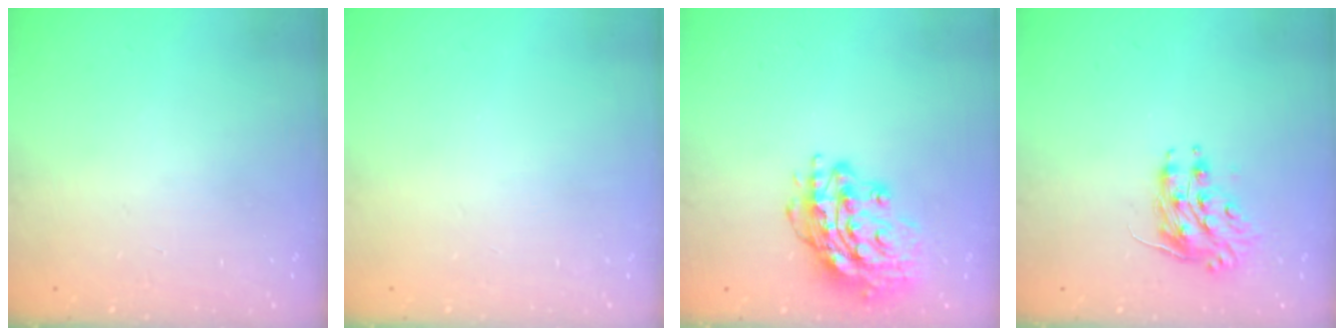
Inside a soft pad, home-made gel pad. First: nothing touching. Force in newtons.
{"total": 0.0}
{"total": 15.5, "press": 15.5, "slide": 1.5}
{"total": 8.2, "press": 8.1, "slide": 0.3}